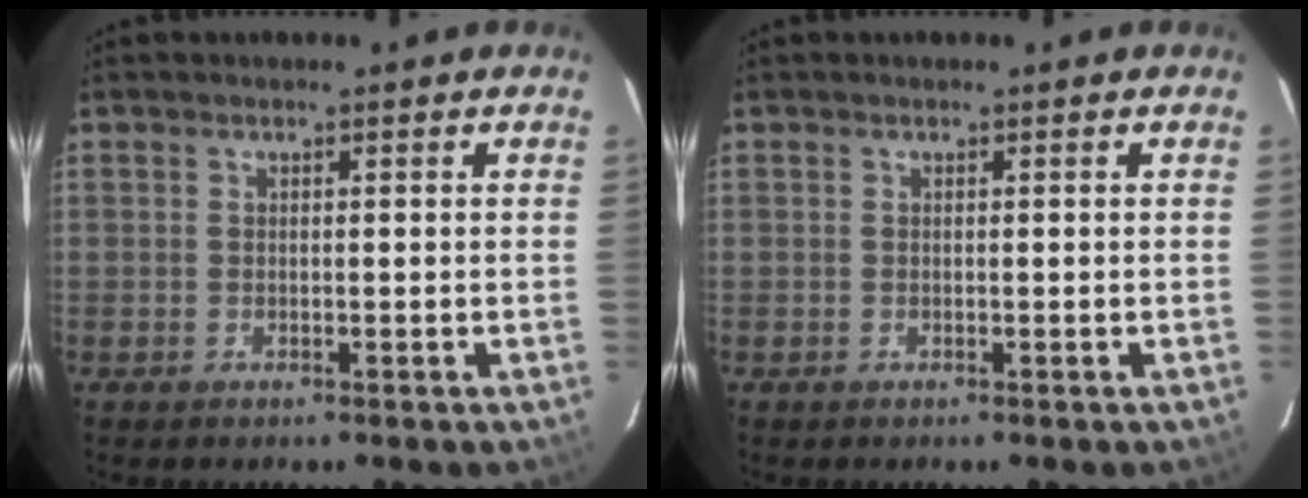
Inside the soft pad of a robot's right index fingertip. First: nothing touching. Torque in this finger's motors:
{"motor_torque": [0.00, 0.00, 0.00, 0.00]}